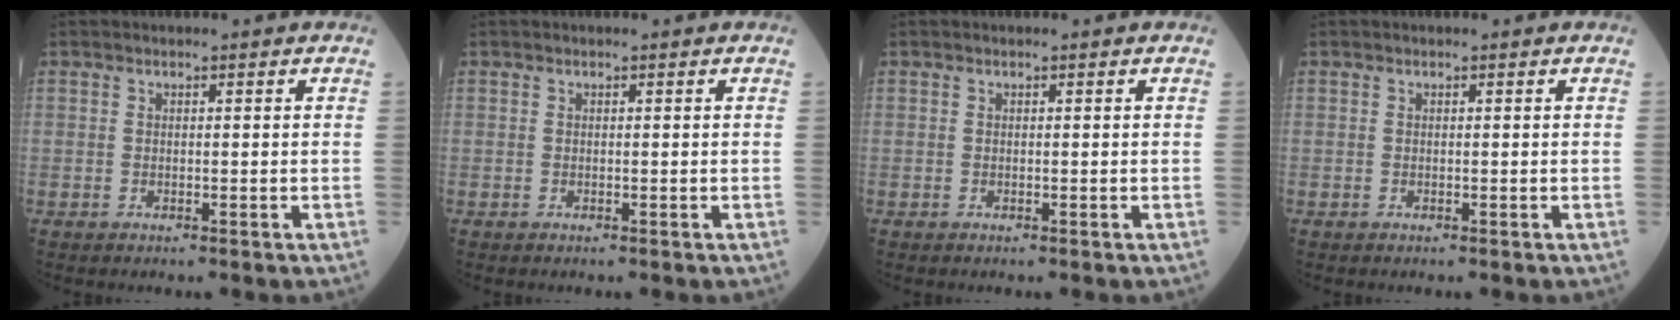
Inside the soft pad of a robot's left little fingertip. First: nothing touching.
{"total": 0.0}
{"total": 0.0}
{"total": 0.0}